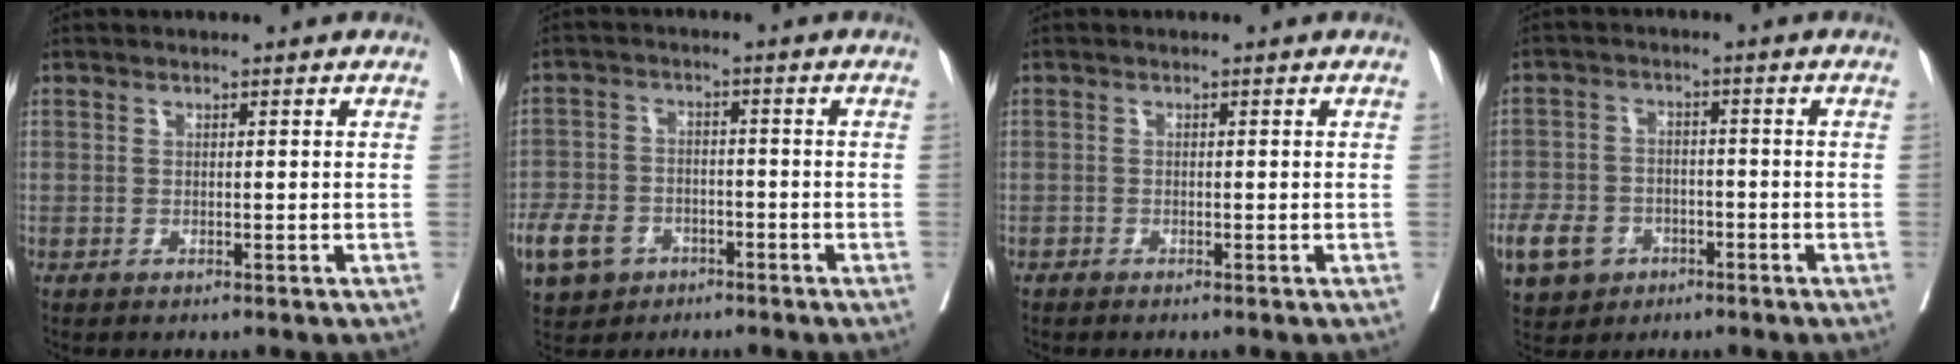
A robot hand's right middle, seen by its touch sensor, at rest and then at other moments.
{"total": 8.7, "force": [-4.7, 6.4, 3.7], "torque": [-0.093, 0.002, -0.076]}
{"total": 0.0}
{"total": 8.3, "force": [-4.0, 6.4, 3.4], "torque": [-0.083, 0.005, -0.061]}